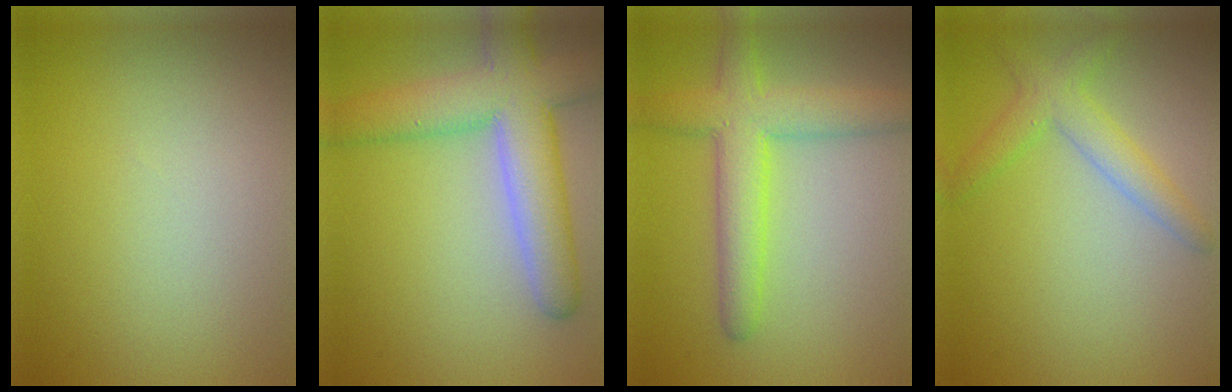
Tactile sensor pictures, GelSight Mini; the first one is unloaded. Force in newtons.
{"total": 7.7, "press": 7.7, "slide": 0.3}
{"total": 5.2, "press": 5.2, "slide": 0.3}
{"total": 2.9, "press": 2.9, "slide": 0.1}